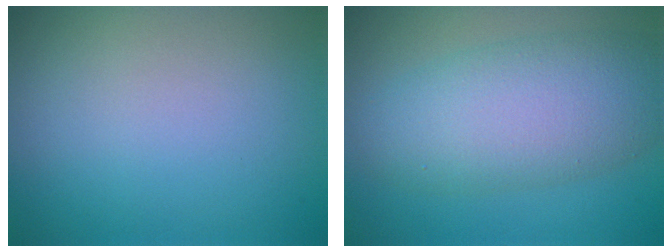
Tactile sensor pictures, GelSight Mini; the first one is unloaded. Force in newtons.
{"total": 7.5, "press": 7.5, "slide": 0.4}